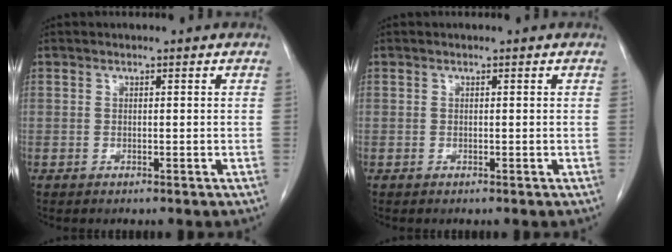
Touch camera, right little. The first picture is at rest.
{"total": 0.0}